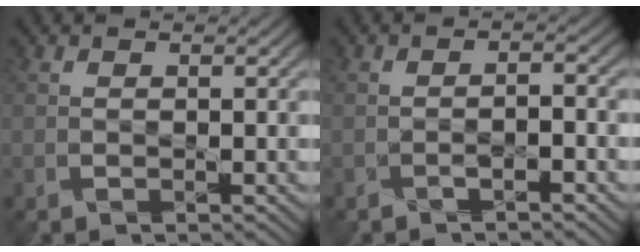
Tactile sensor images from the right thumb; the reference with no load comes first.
{"total": 1.6, "force": [-1.4, 0.2, 0.9], "torque": [-0.014, 0.004, -0.031]}